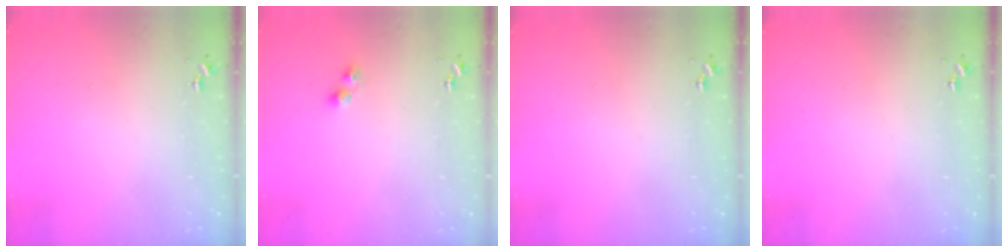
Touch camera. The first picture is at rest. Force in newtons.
{"total": 4.5, "press": 4.5, "slide": 0.5}
{"total": 0.0}
{"total": 0.0}